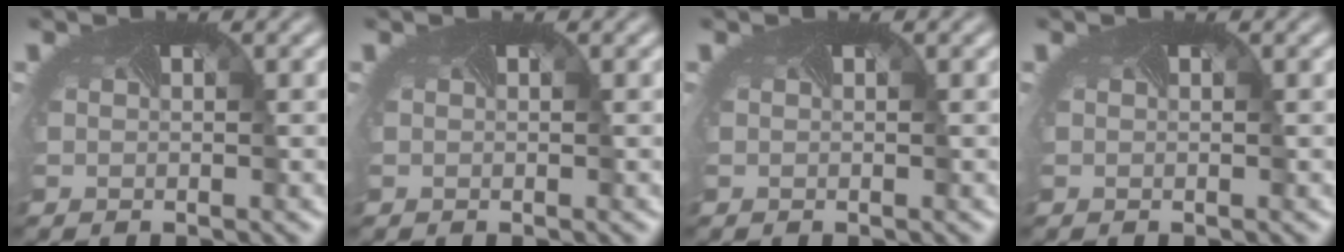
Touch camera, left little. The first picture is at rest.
{"total": 0.0}
{"total": 0.0}
{"total": 0.0}